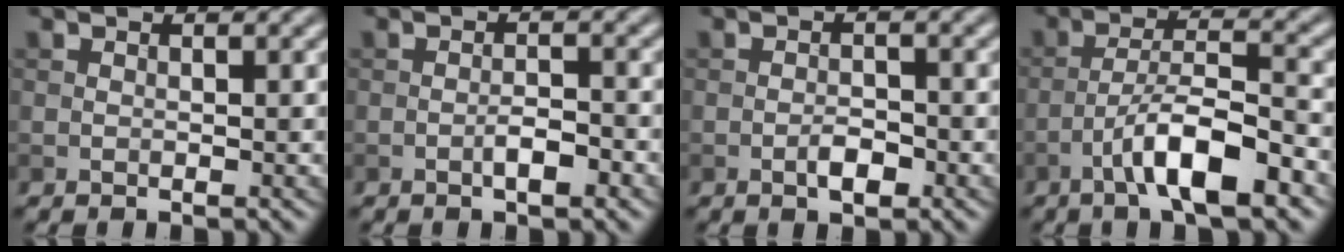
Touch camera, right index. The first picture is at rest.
{"total": 2.3, "force": [-1.1, 0.6, 1.9], "torque": [-0.032, 0.005, -0.019]}
{"total": 2.0, "force": [-1.0, 0.8, 1.6], "torque": [-0.027, 0.002, -0.019]}
{"total": 7.5, "force": [-3.9, 1.7, 6.2], "torque": [-0.105, 0.016, -0.068]}